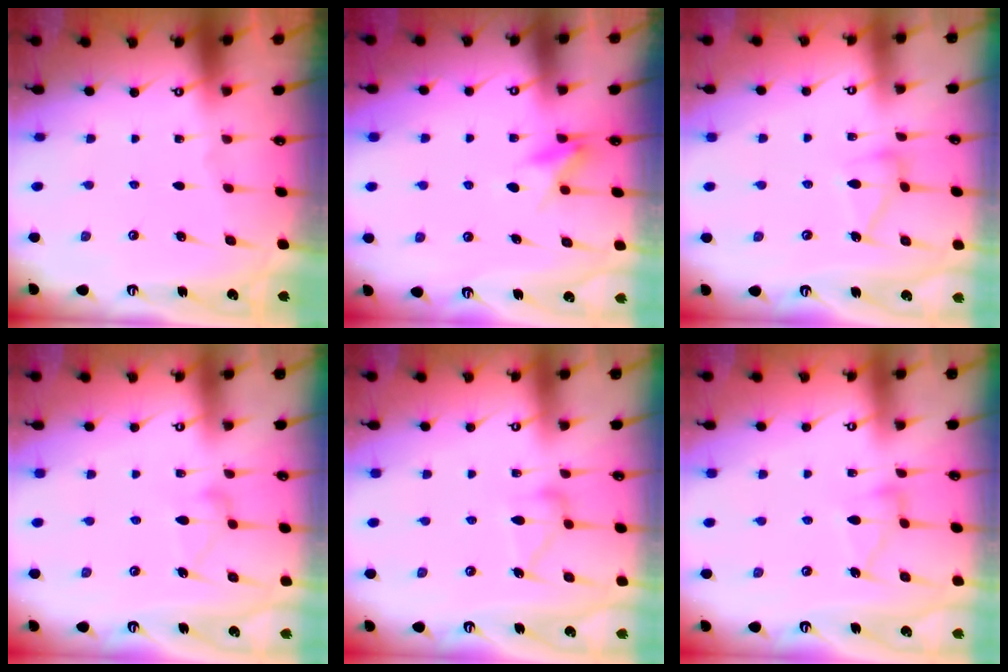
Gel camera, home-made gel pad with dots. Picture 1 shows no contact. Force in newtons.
{"total": 7.4, "press": 7.3, "slide": 1.1}
{"total": 10.1, "press": 10.1, "slide": 0.3}
{"total": 9.3, "press": 9.3, "slide": 0.8}
{"total": 12.0, "press": 12.0, "slide": 0.5}
{"total": 7.4, "press": 7.4, "slide": 0.5}